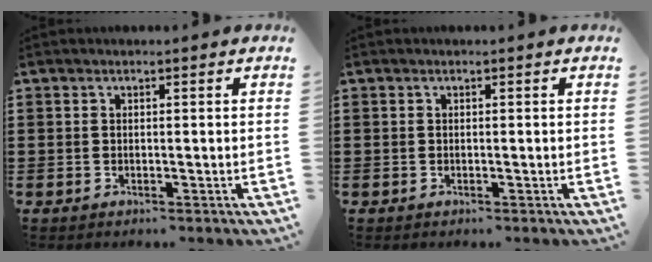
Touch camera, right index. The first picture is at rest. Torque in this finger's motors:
{"motor_torque": [-0.02, 0.04, 0.00, 0.00]}